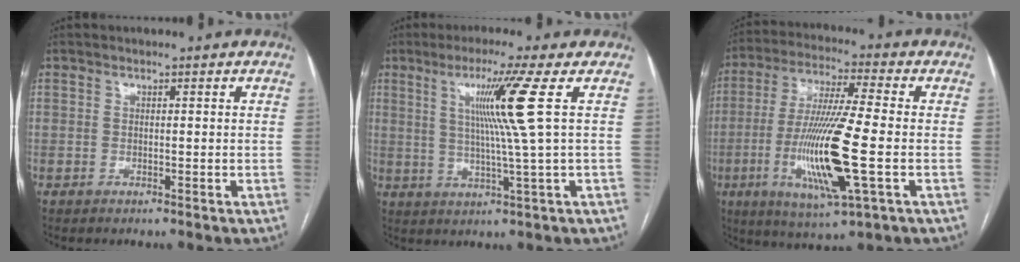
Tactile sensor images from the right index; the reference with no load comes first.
{"total": 9.3, "force": [2.7, -3.1, 8.3], "torque": [-0.150, -0.005, 0.061]}
{"total": 16.5, "force": [-3.6, 1.1, 16.0], "torque": [-0.324, -0.019, -0.066]}